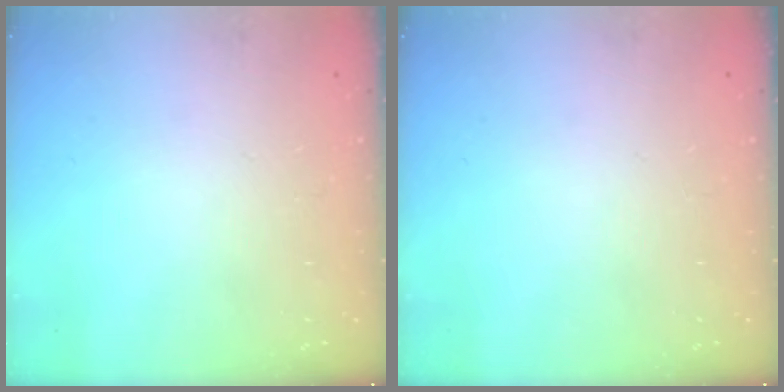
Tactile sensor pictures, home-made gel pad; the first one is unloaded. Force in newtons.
{"total": 0.0}